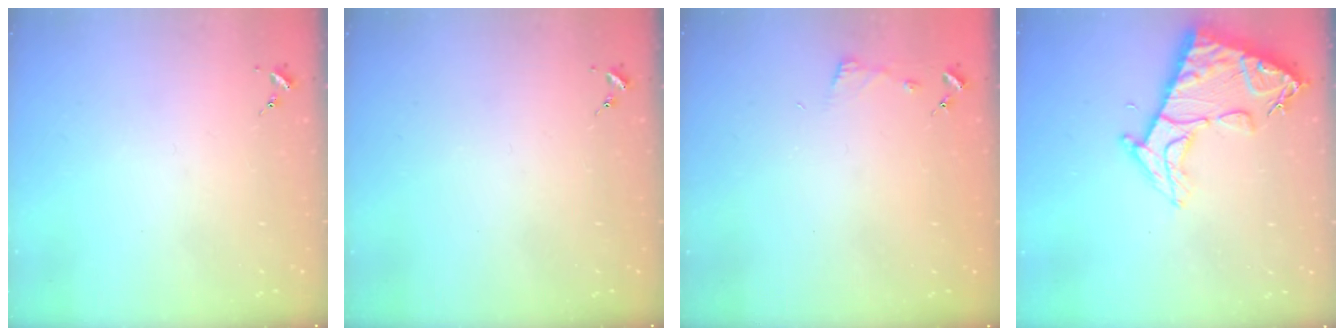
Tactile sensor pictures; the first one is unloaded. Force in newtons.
{"total": 0.0}
{"total": 2.9, "press": 2.9, "slide": 0.3}
{"total": 13.6, "press": 13.6, "slide": 1.3}